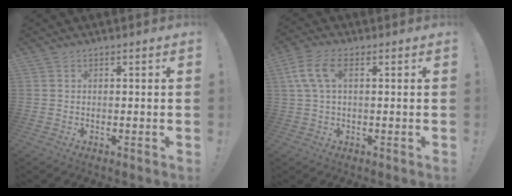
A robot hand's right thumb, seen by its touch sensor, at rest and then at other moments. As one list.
[{"total": 7.7, "force": [2.1, 3.7, 6.4], "torque": [-0.139, 0.009, 0.045]}]